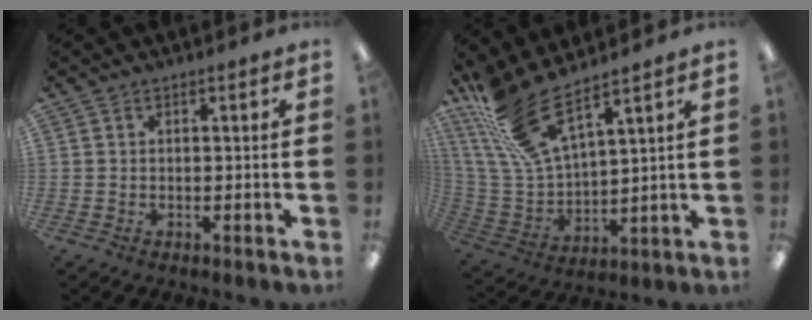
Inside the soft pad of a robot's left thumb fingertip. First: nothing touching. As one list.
[{"total": 16.1, "force": [11.8, 4.6, 9.9], "torque": [-0.242, -0.069, 0.211]}]